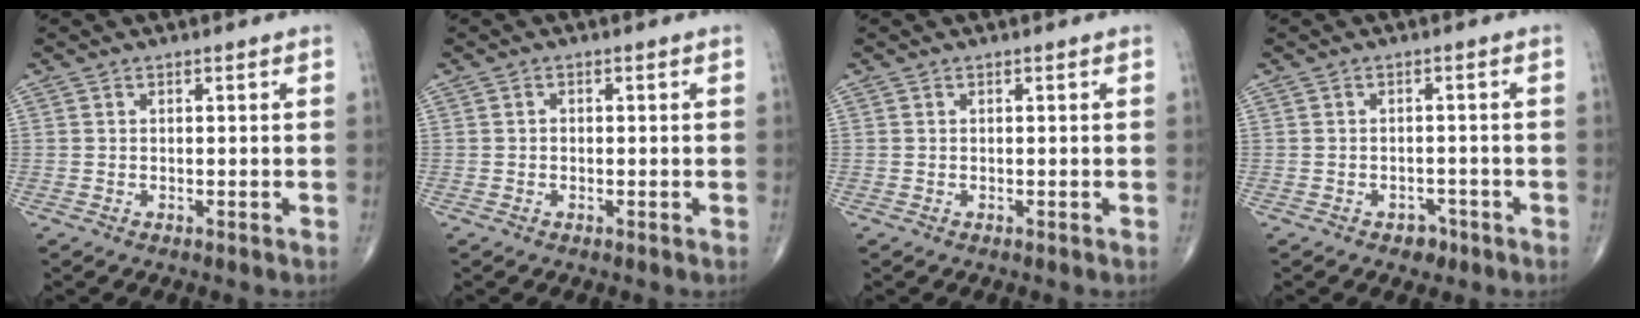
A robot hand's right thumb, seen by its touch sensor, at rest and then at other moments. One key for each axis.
{"total": 0.6, "fx": -0.1, "fy": 0.5, "fz": 0.3, "tx": -0.001, "ty": 0.002, "tz": -0.005}
{"total": 0.0}
{"total": 2.5, "fx": -1.6, "fy": 1.8, "fz": 0.9, "tx": -0.004, "ty": 0.011, "tz": -0.018}